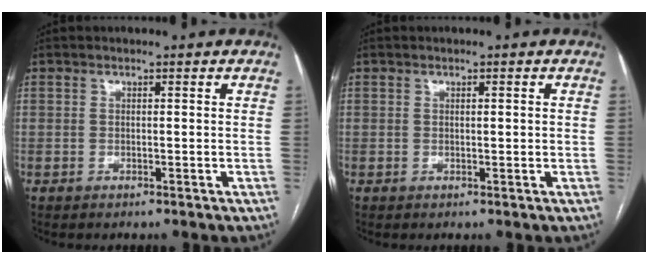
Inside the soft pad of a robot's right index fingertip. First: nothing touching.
{"total": 0.9, "force": [0.2, 0.1, 0.9], "torque": [-0.016, 0.002, 0.003]}